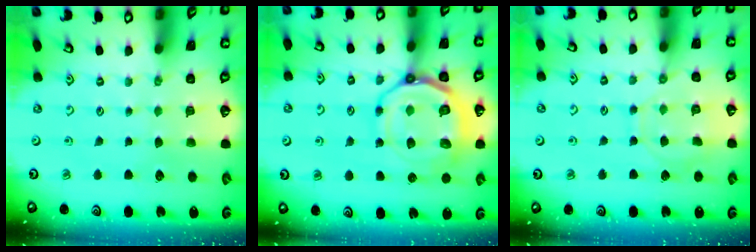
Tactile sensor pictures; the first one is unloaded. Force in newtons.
{"total": 16.0, "press": 15.9, "slide": 2.0}
{"total": 9.3, "press": 9.2, "slide": 0.9}